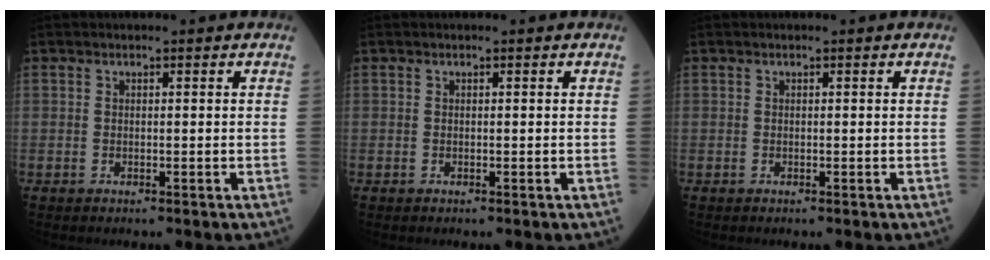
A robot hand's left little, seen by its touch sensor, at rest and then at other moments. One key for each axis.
{"total": 0.0}
{"total": 0.0}